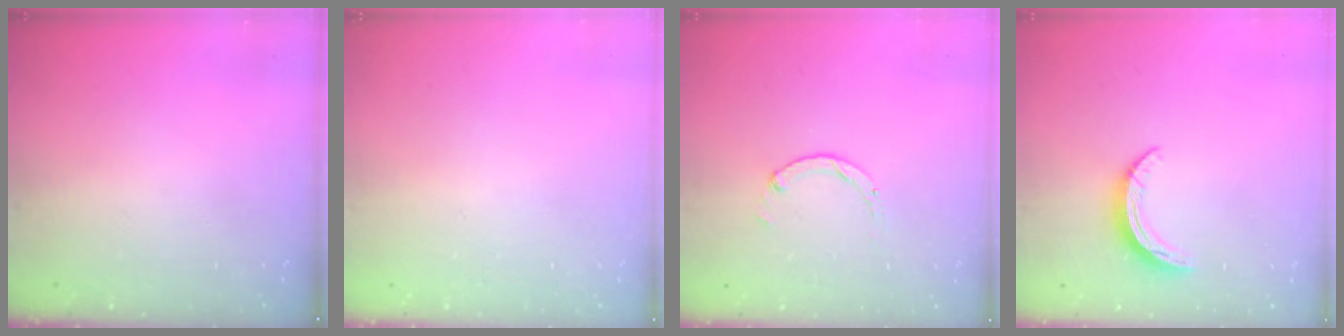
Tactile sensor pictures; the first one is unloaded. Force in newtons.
{"total": 2.6, "press": 2.6, "slide": 0.2}
{"total": 0.7, "press": 0.7, "slide": 0.2}
{"total": 6.3, "press": 6.3, "slide": 0.6}